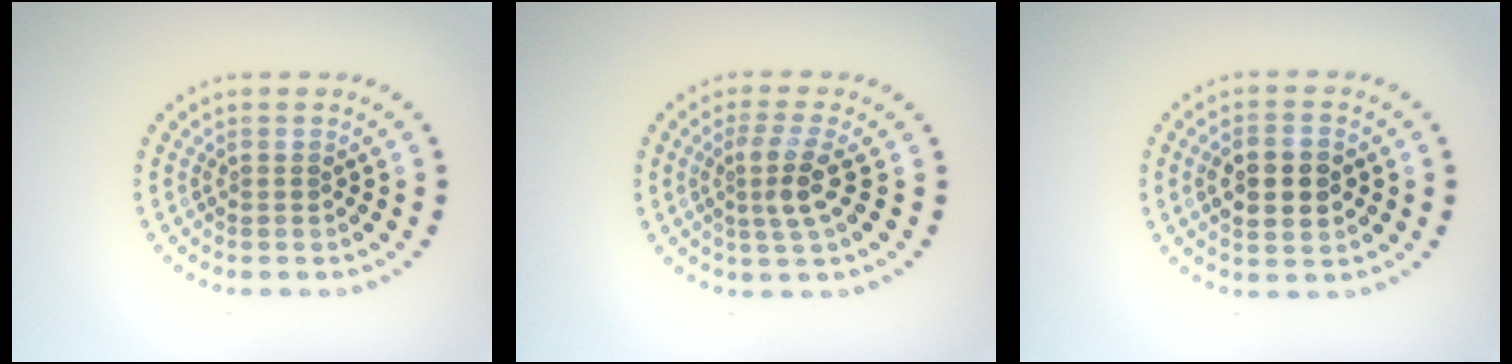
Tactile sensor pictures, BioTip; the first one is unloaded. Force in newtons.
{"total": 3.0, "press": 2.5, "slide": 1.6}
{"total": 4.6, "press": 4.6, "slide": 0.2}